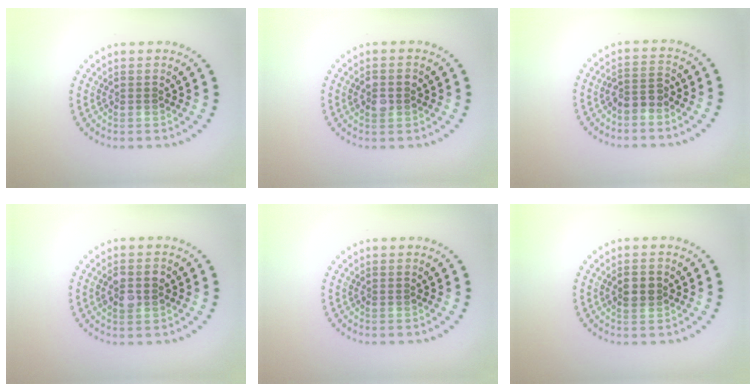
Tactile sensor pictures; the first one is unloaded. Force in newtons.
{"total": 2.3, "press": 2.3, "slide": 0.1}
{"total": 2.0, "press": 1.7, "slide": 1.0}
{"total": 2.2, "press": 2.2, "slide": 0.2}
{"total": 0.0}
{"total": 1.9, "press": 1.9, "slide": 0.4}